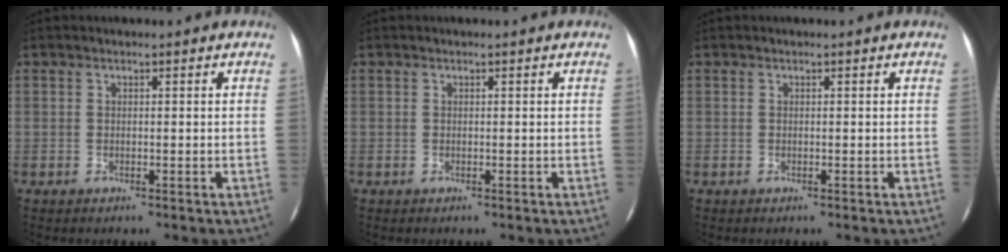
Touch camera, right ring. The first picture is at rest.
{"total": 0.0}
{"total": 0.0}